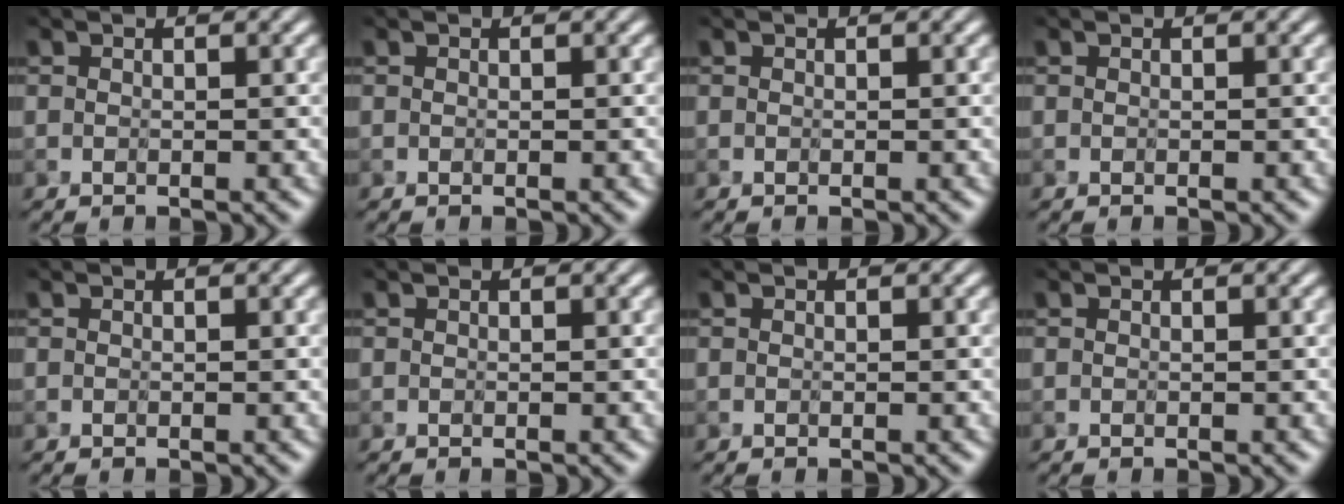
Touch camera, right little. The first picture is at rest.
{"total": 0.0}
{"total": 0.0}
{"total": 0.0}
{"total": 0.0}
{"total": 0.0}
{"total": 0.0}
{"total": 0.0}